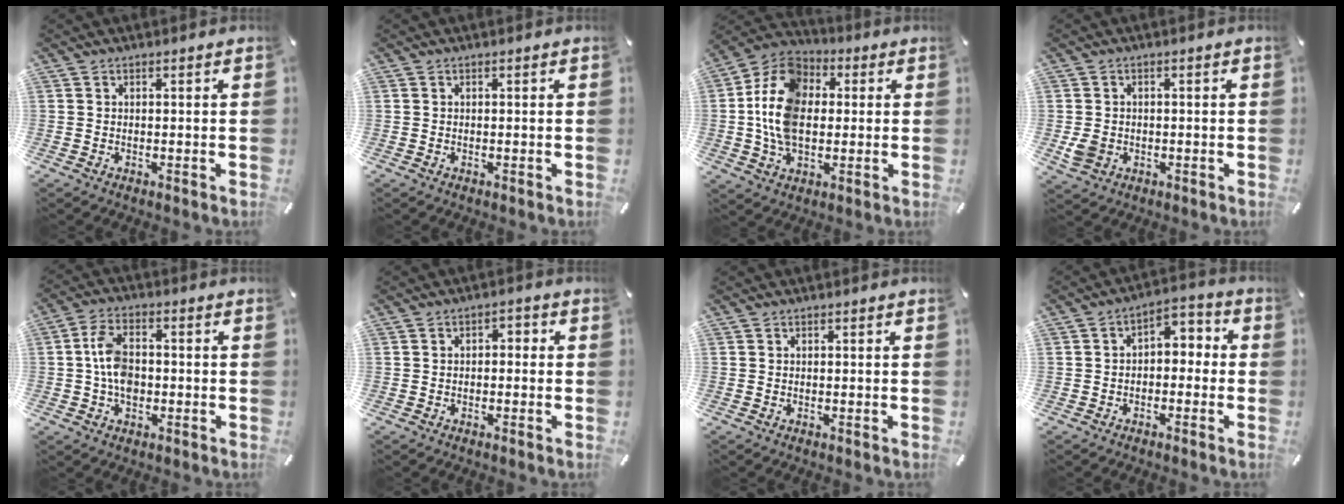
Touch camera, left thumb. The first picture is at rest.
{"total": 0.0}
{"total": 14.5, "force": [-0.5, 10.8, 9.6], "torque": [-0.226, 0.014, -0.017]}
{"total": 3.8, "force": [-0.8, 3.3, 1.6], "torque": [-0.025, 0.001, -0.014]}
{"total": 7.4, "force": [-0.8, 5.0, 5.4], "torque": [-0.100, 0.009, -0.015]}
{"total": 2.2, "force": [-1.2, 1.3, 1.4], "torque": [-0.027, 0.010, -0.026]}
{"total": 0.0}
{"total": 3.8, "force": [-1.9, 2.7, 1.9], "torque": [-0.035, 0.009, -0.042]}